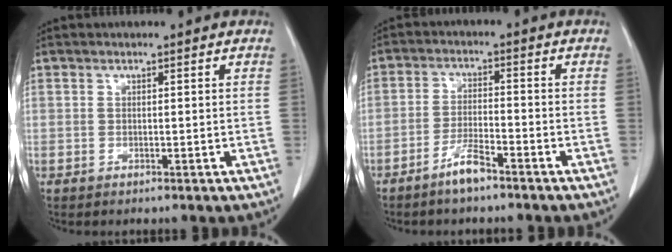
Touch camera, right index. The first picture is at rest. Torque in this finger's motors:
{"motor_torque": [0.48, -0.45, 0.22, 0.06]}